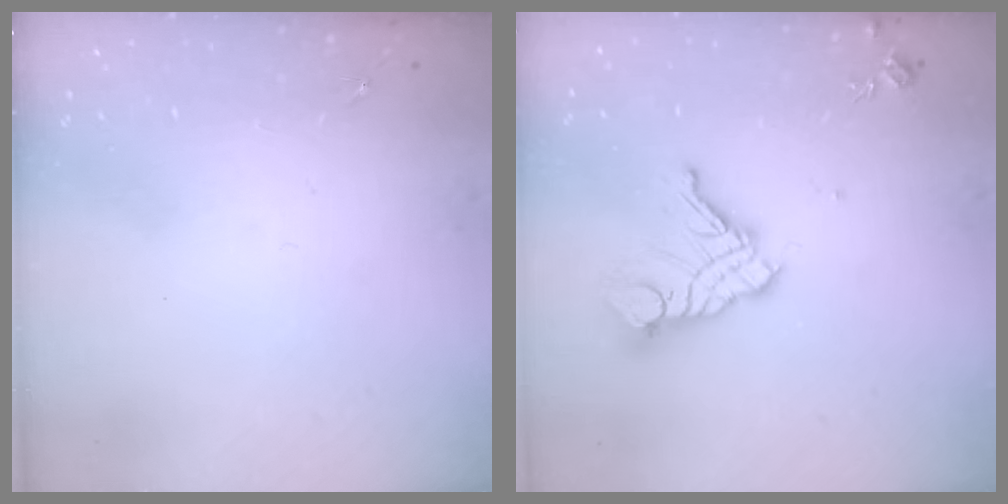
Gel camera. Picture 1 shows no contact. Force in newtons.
{"total": 14.3, "press": 14.2, "slide": 1.6}